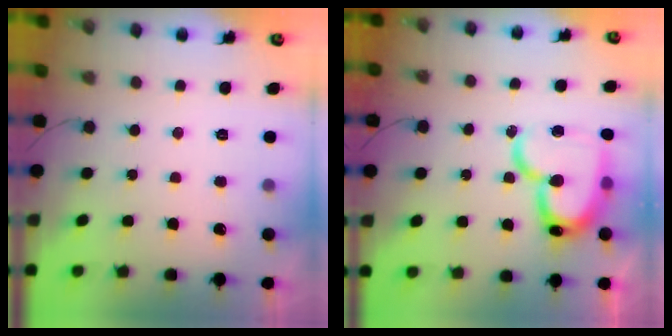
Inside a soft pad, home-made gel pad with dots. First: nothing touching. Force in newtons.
{"total": 21.3, "press": 21.3, "slide": 1.9}